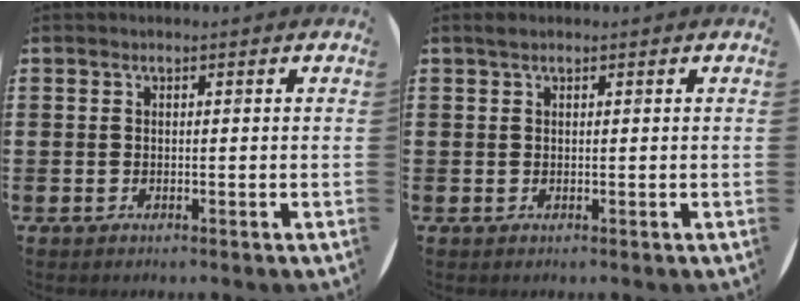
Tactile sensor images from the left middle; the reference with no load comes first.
{"total": 0.7, "force": [0.5, 0.3, 0.3], "torque": [-0.006, 0.003, 0.009]}